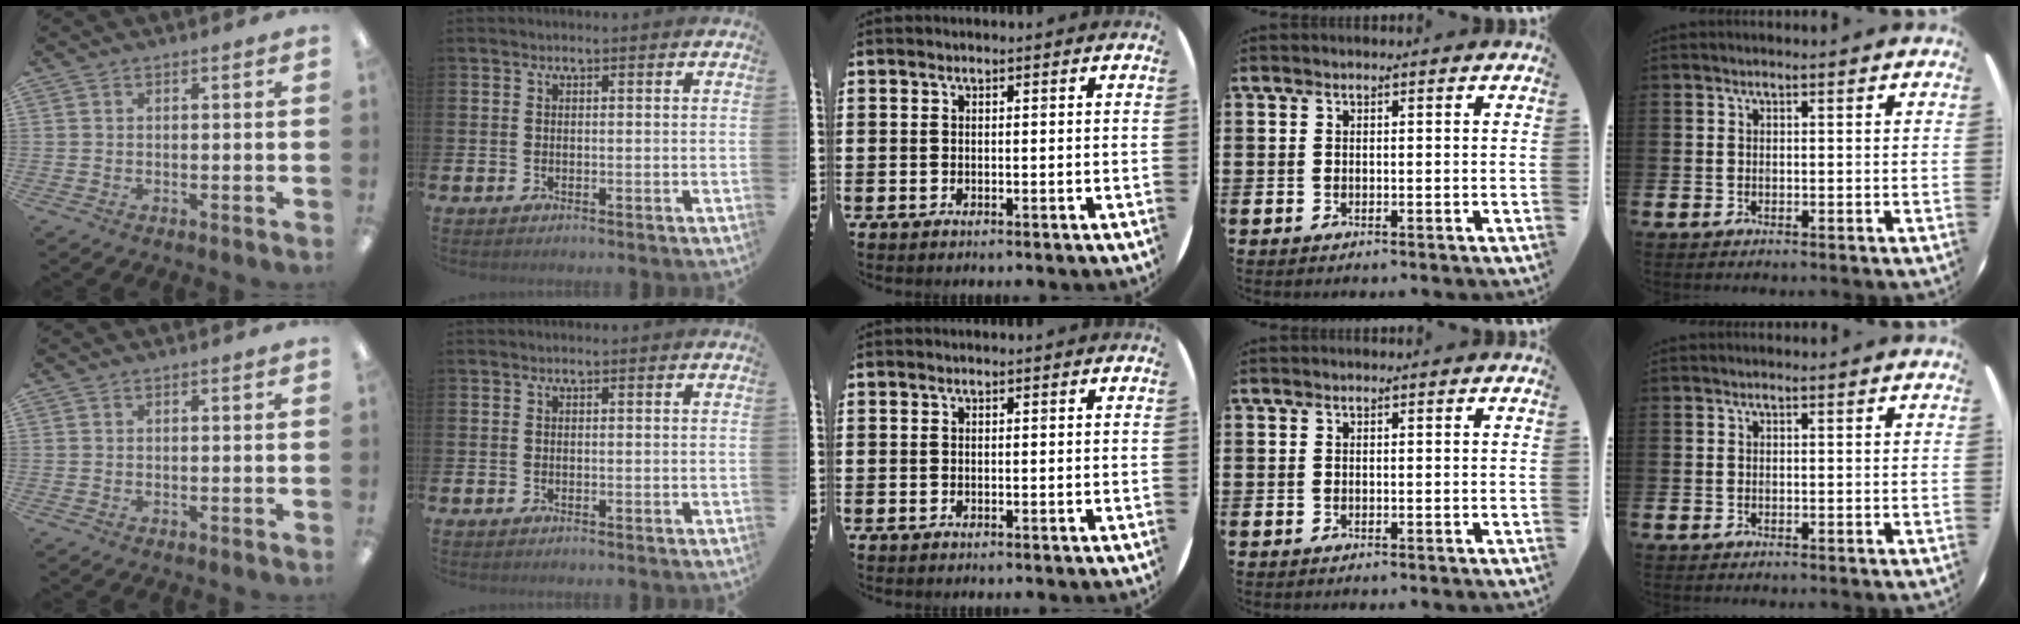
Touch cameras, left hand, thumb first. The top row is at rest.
{}